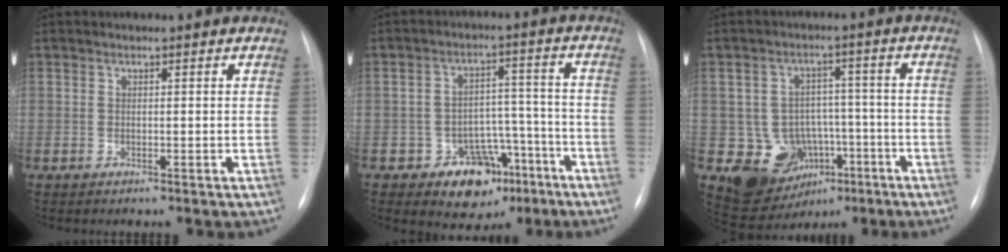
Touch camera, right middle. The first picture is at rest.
{"total": 8.9, "force": [-5.0, 6.3, 3.8], "torque": [-0.034, 0.032, -0.065]}
{"total": 10.0, "force": [-3.7, 8.6, 3.5], "torque": [-0.054, 0.029, -0.042]}